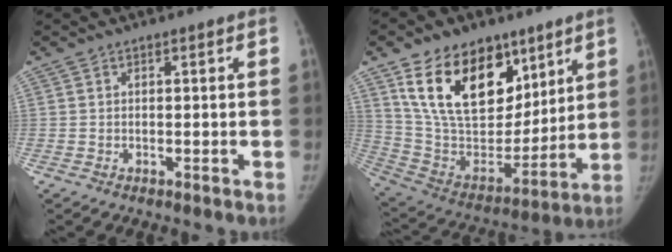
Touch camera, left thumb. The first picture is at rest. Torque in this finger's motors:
{"motor_torque": [2.37, 2.41, 1.42, -1.35, 0.25]}